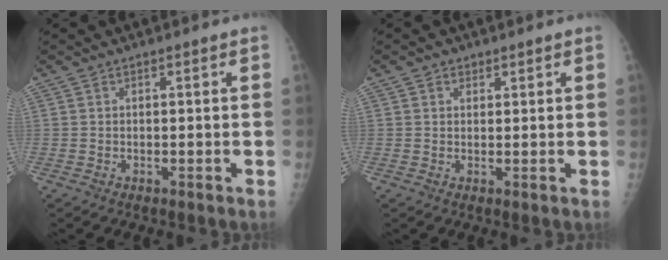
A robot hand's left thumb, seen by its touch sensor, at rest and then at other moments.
{"total": 1.5, "force": [0.9, 1.2, 0.2], "torque": [0.012, -0.003, 0.008]}